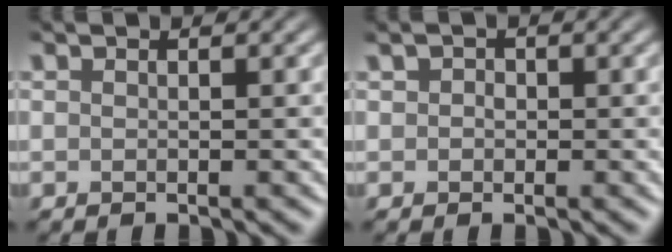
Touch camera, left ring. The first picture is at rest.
{"total": 1.3, "force": [0.3, 1.0, 0.6], "torque": [-0.008, 0.002, 0.000]}